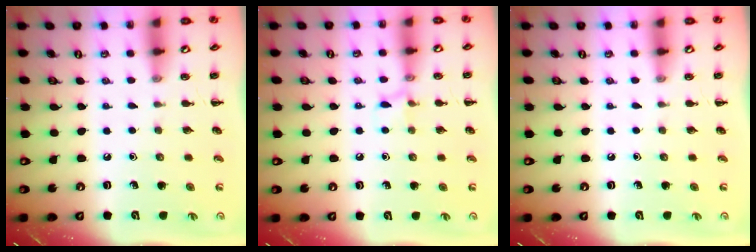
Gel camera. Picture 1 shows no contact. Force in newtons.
{"total": 6.6, "press": 6.4, "slide": 1.8}
{"total": 0.0}